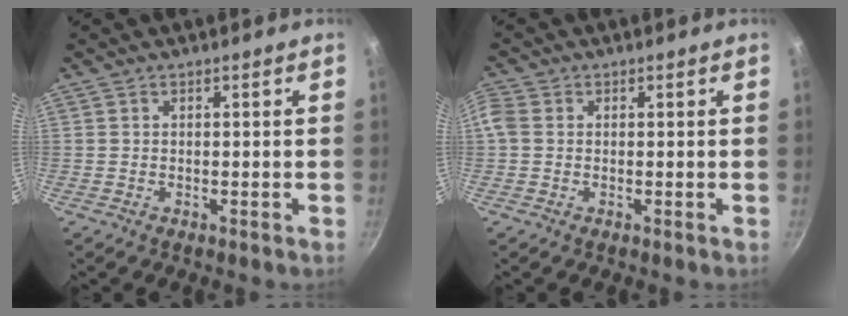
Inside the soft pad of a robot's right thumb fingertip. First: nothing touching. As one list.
[{"total": 2.8, "force": [0.2, 2.4, 1.5], "torque": [-0.033, 0.007, -0.003]}]